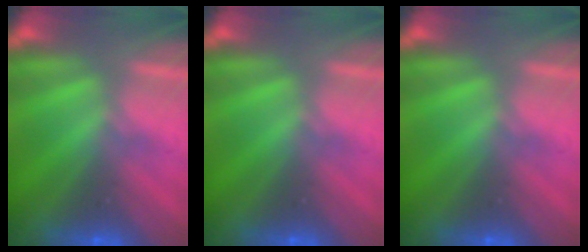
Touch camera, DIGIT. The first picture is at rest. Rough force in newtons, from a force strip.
{"total": 0.0}
{"total": 0.0}